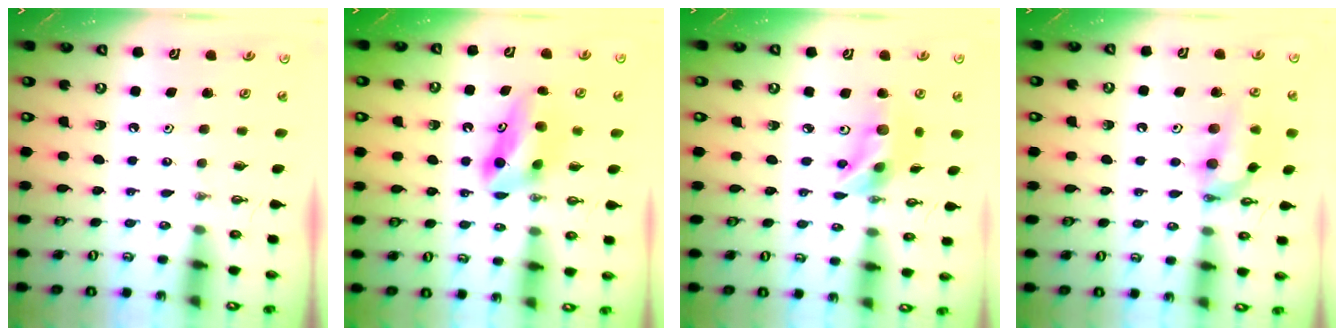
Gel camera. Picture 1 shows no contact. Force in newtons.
{"total": 8.1, "press": 7.9, "slide": 1.3}
{"total": 13.4, "press": 13.0, "slide": 3.3}
{"total": 13.9, "press": 13.5, "slide": 3.3}